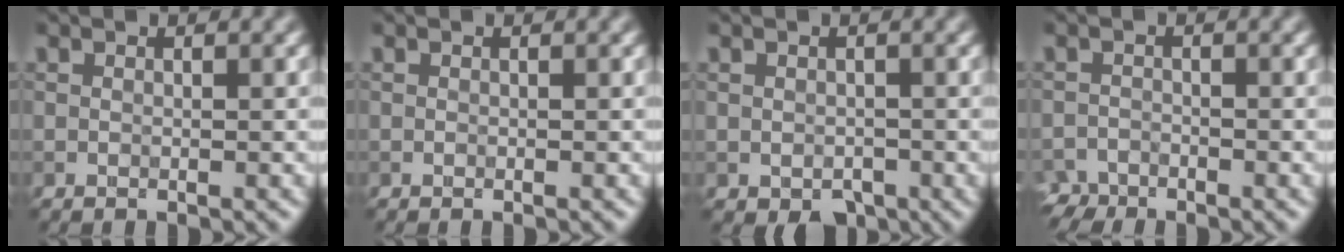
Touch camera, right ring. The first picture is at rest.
{"total": 0.0}
{"total": 1.9, "force": [-0.7, 1.4, 0.9], "torque": [-0.007, -0.003, -0.009]}
{"total": 2.0, "force": [-1.8, 0.8, -0.1], "torque": [0.007, 0.000, -0.040]}